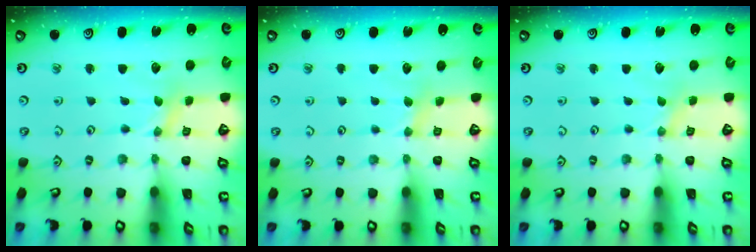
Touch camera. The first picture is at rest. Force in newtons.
{"total": 2.5, "press": 2.5, "slide": 0.5}
{"total": 0.0}